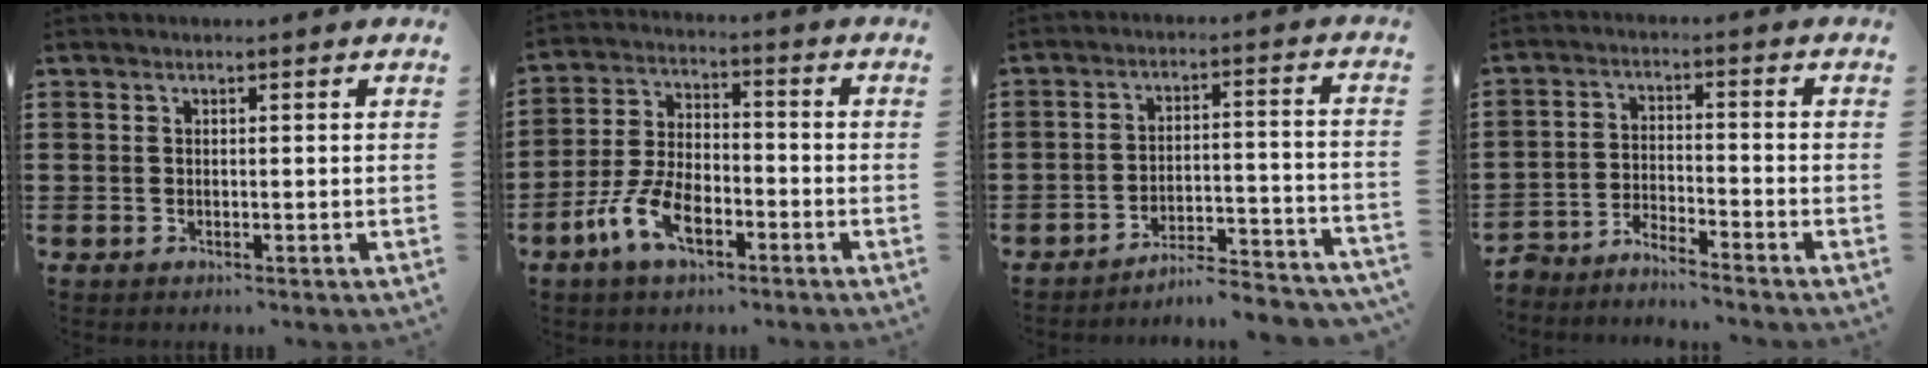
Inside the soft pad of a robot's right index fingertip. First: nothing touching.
{"total": 8.5, "force": [-4.3, 4.2, 6.0], "torque": [-0.145, 0.002, -0.086]}
{"total": 5.3, "force": [-5.1, 0.0, 1.4], "torque": [-0.025, -0.002, -0.102]}
{"total": 4.2, "force": [-4.1, -0.6, -0.3], "torque": [-0.002, -0.001, -0.089]}